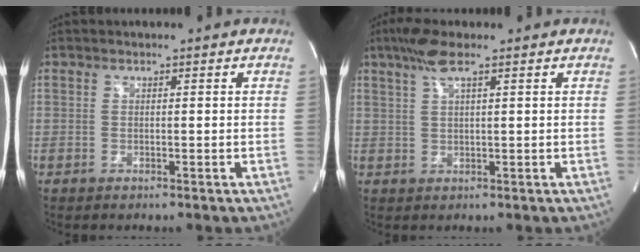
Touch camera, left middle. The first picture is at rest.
{"total": 4.8, "force": [3.0, 0.4, 3.7], "torque": [-0.081, 0.014, 0.058]}